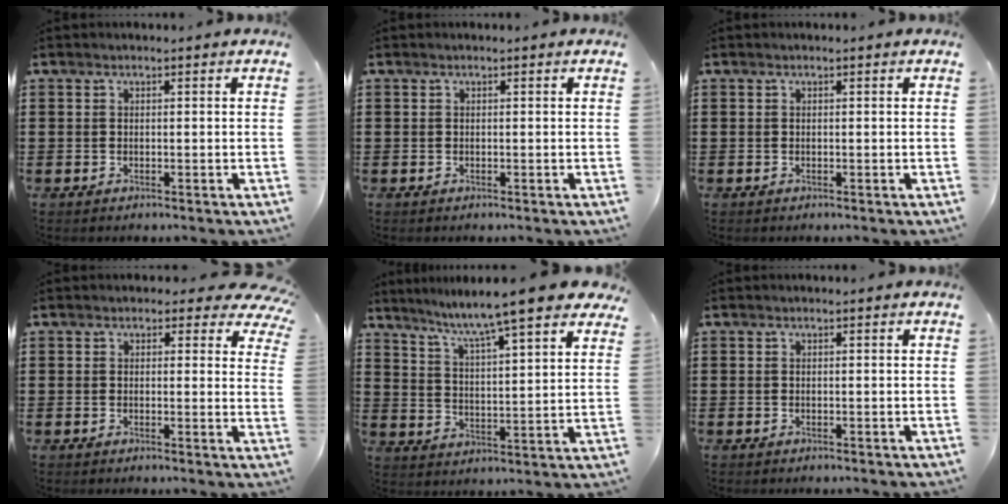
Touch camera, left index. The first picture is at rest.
{"total": 0.0}
{"total": 0.0}
{"total": 2.6, "force": [1.9, 1.2, 1.3], "torque": [-0.017, -0.004, 0.029]}
{"total": 7.0, "force": [6.1, -0.9, 3.3], "torque": [-0.091, -0.043, 0.095]}
{"total": 0.0}